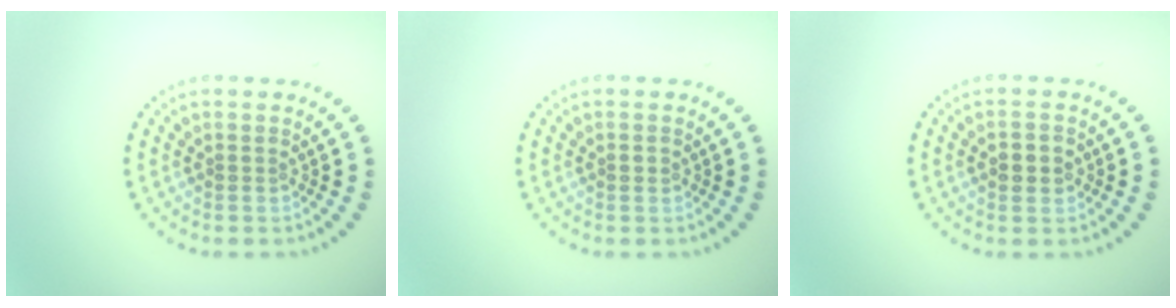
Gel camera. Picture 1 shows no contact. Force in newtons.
{"total": 0.7, "press": 0.7, "slide": 0.1}
{"total": 2.0, "press": 1.9, "slide": 0.2}